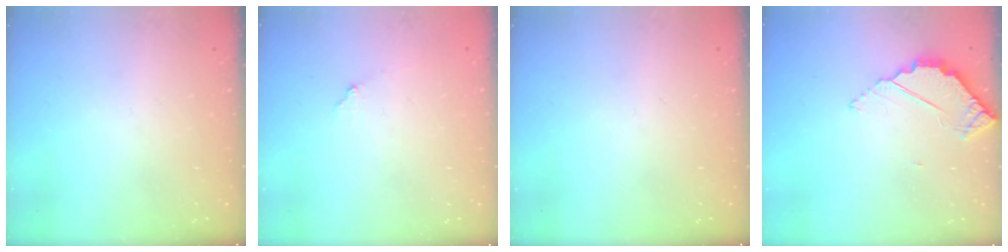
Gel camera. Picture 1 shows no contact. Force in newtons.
{"total": 5.4, "press": 5.4, "slide": 0.2}
{"total": 0.0}
{"total": 3.8, "press": 3.8, "slide": 0.3}